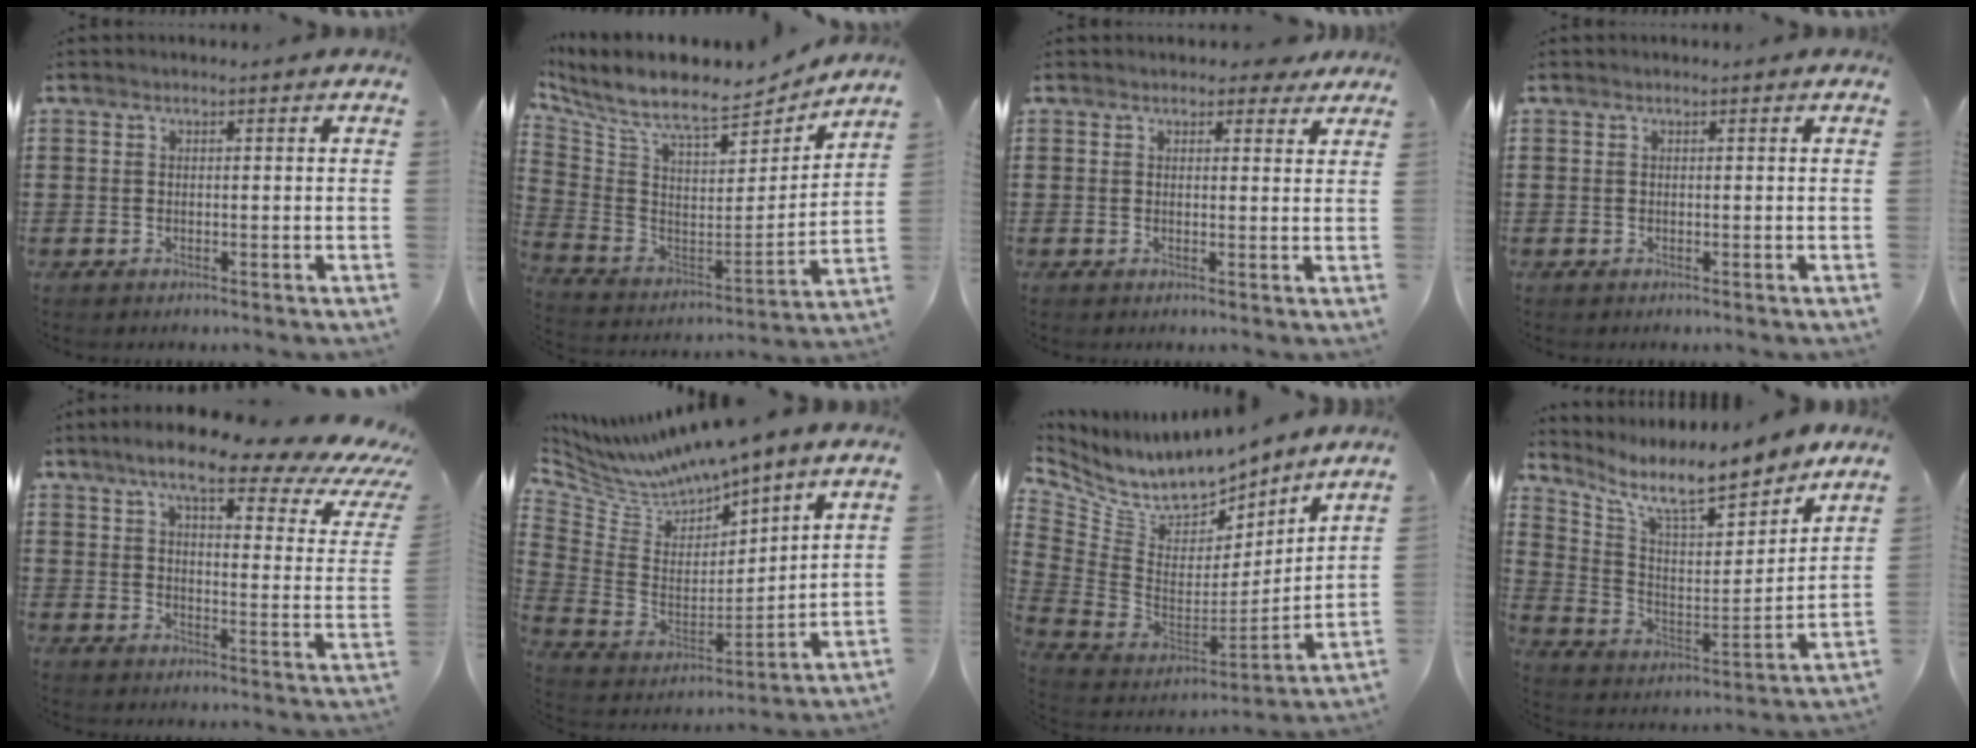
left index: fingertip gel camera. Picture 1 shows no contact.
{"total": 9.3, "force": [8.1, 1.8, 4.2], "torque": [-0.120, -0.065, 0.138]}
{"total": 2.3, "force": [1.9, 1.1, 0.8], "torque": [-0.005, 0.000, 0.031]}
{"total": 0.0}
{"total": 10.0, "force": [7.4, 2.1, 6.4], "torque": [-0.129, -0.033, 0.119]}
{"total": 7.1, "force": [7.0, 0.4, 0.5], "torque": [-0.058, -0.062, 0.120]}
{"total": 7.6, "force": [6.8, 2.7, 2.0], "torque": [-0.081, -0.061, 0.120]}
{"total": 10.8, "force": [9.1, 2.3, 5.4], "torque": [-0.127, -0.063, 0.154]}